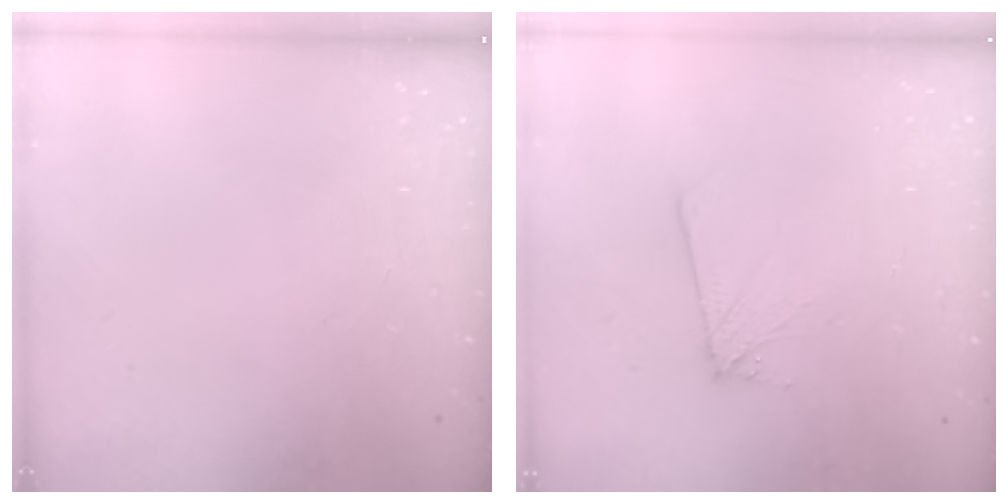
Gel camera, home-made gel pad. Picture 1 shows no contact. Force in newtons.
{"total": 4.3, "press": 4.2, "slide": 0.6}